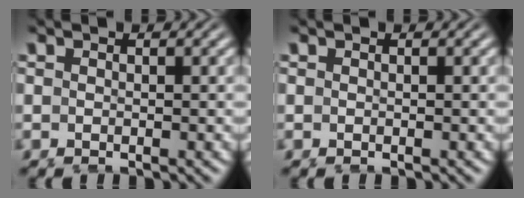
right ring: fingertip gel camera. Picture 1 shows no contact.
{"total": 0.0}